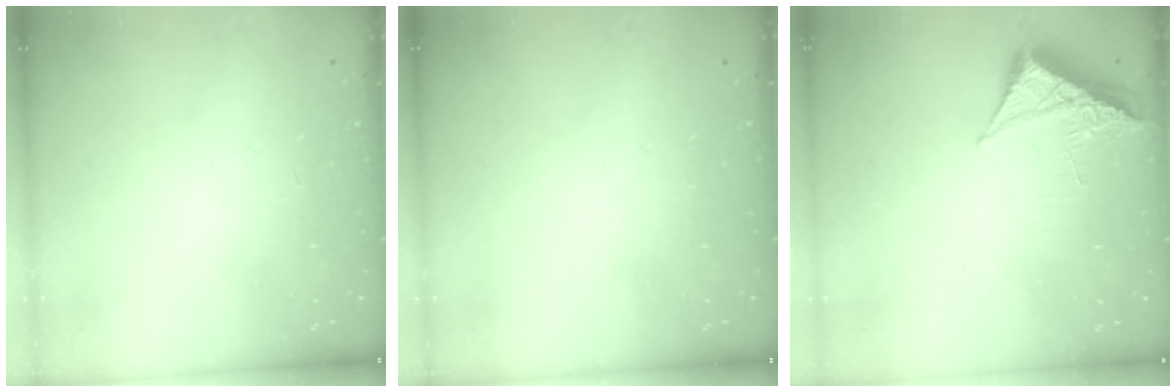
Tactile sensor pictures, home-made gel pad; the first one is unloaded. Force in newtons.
{"total": 0.0}
{"total": 6.5, "press": 6.5, "slide": 0.7}